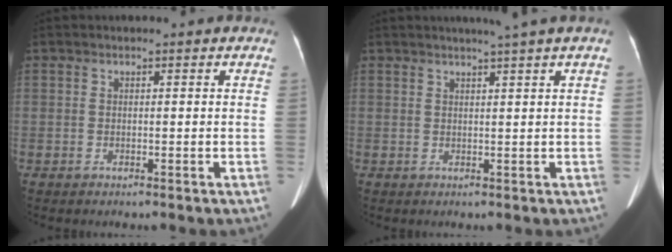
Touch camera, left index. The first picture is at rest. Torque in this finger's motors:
{"motor_torque": [0.34, -0.81, 0.01, 0.03]}